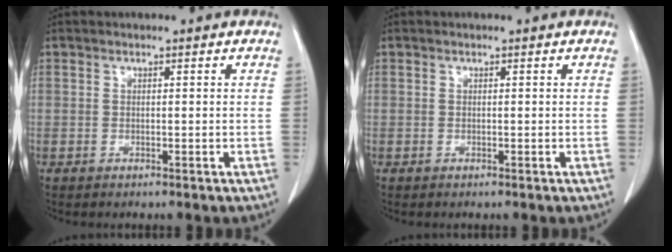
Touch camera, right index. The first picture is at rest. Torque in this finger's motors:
{"motor_torque": [0.00, 0.00, 0.00, 0.00]}